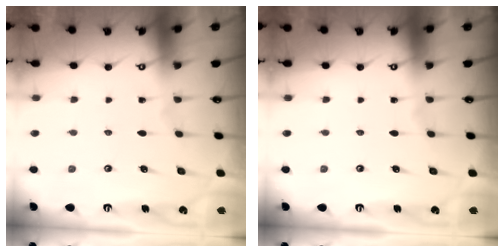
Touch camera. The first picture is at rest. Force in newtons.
{"total": 0.0}